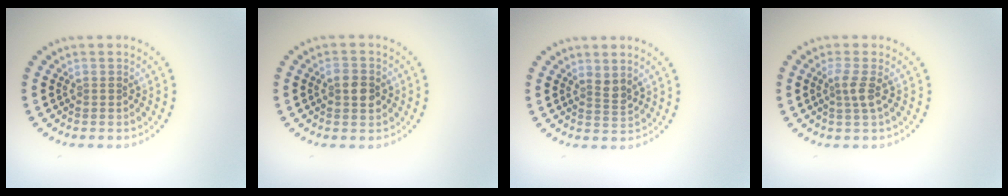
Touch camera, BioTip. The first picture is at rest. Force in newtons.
{"total": 2.5, "press": 2.5, "slide": 0.1}
{"total": 1.4, "press": 1.1, "slide": 1.0}
{"total": 1.8, "press": 1.3, "slide": 1.3}